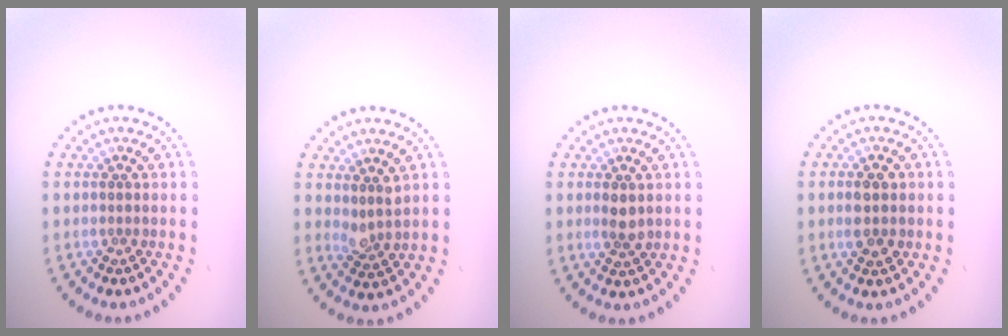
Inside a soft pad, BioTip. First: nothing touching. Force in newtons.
{"total": 1.8, "press": 1.4, "slide": 1.1}
{"total": 1.7, "press": 1.6, "slide": 0.3}
{"total": 2.9, "press": 2.9, "slide": 0.1}